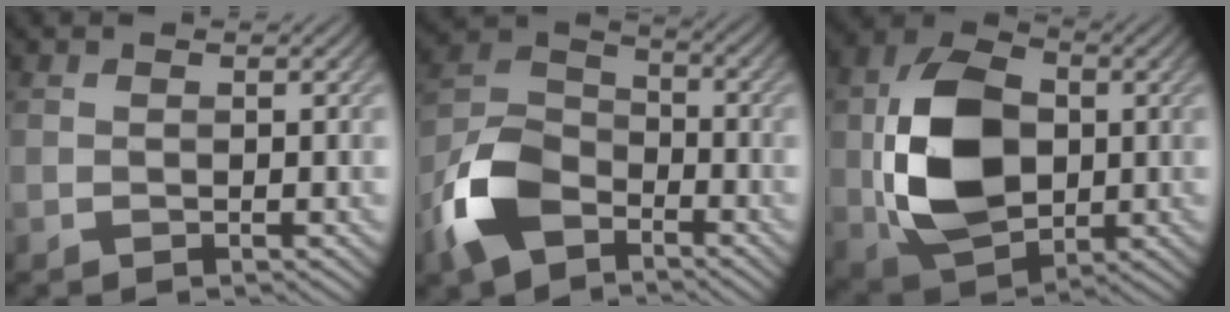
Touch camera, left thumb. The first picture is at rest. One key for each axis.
{"total": 10.4, "fx": -5.8, "fy": 6.1, "fz": 6.1, "tx": -0.152, "ty": -0.007, "tz": -0.137}
{"total": 13.0, "fx": -0.2, "fy": 9.0, "fz": 9.4, "tx": -0.207, "ty": 0.003, "tz": -0.008}